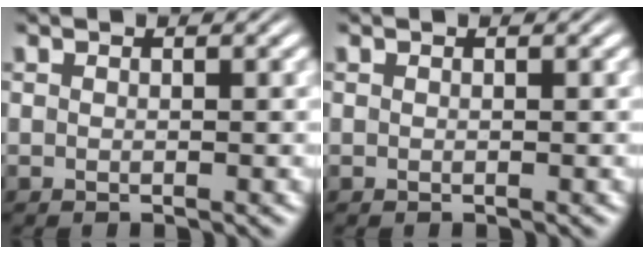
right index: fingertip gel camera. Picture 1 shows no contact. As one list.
[{"total": 0.0}]